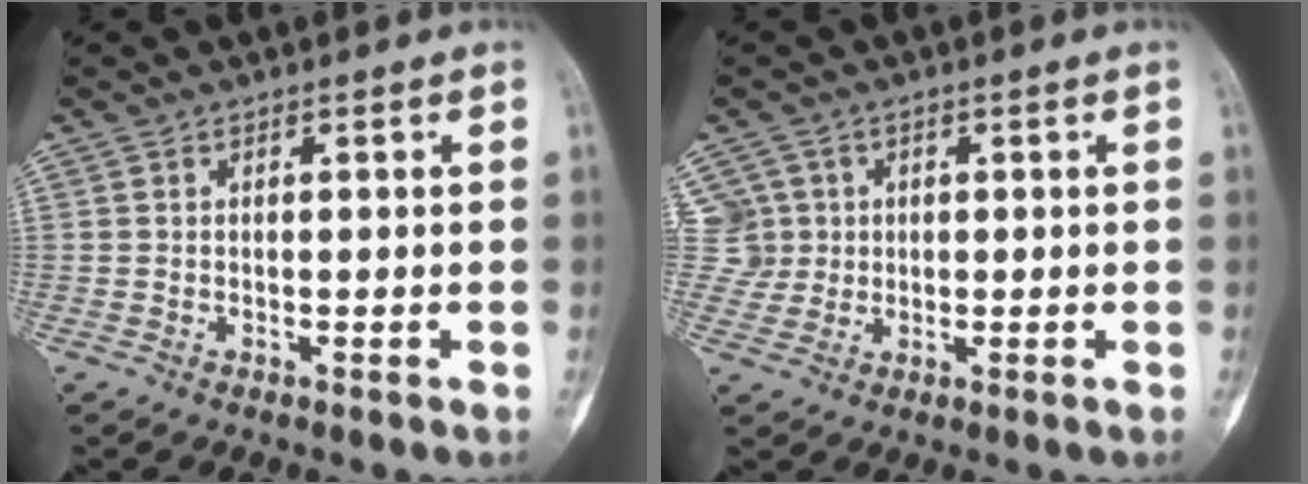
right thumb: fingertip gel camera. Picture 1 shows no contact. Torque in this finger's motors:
{"motor_torque": [0.79, 0.79, 0.69, 0.14, 0.01]}